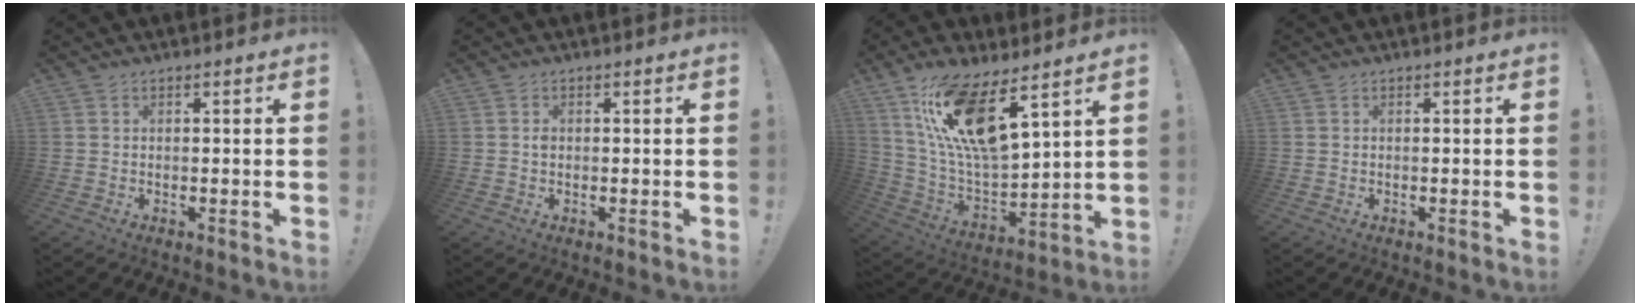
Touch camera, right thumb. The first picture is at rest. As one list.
[{"total": 0.7, "force": [-0.1, 0.6, 0.4], "torque": [-0.014, 0.006, -0.001]}, {"total": 17.8, "force": [11.0, 5.5, 12.9], "torque": [-0.256, -0.070, 0.189]}, {"total": 0.0}]